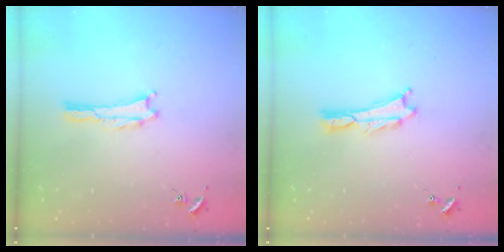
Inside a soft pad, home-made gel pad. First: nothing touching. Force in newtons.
{"total": 0.0}